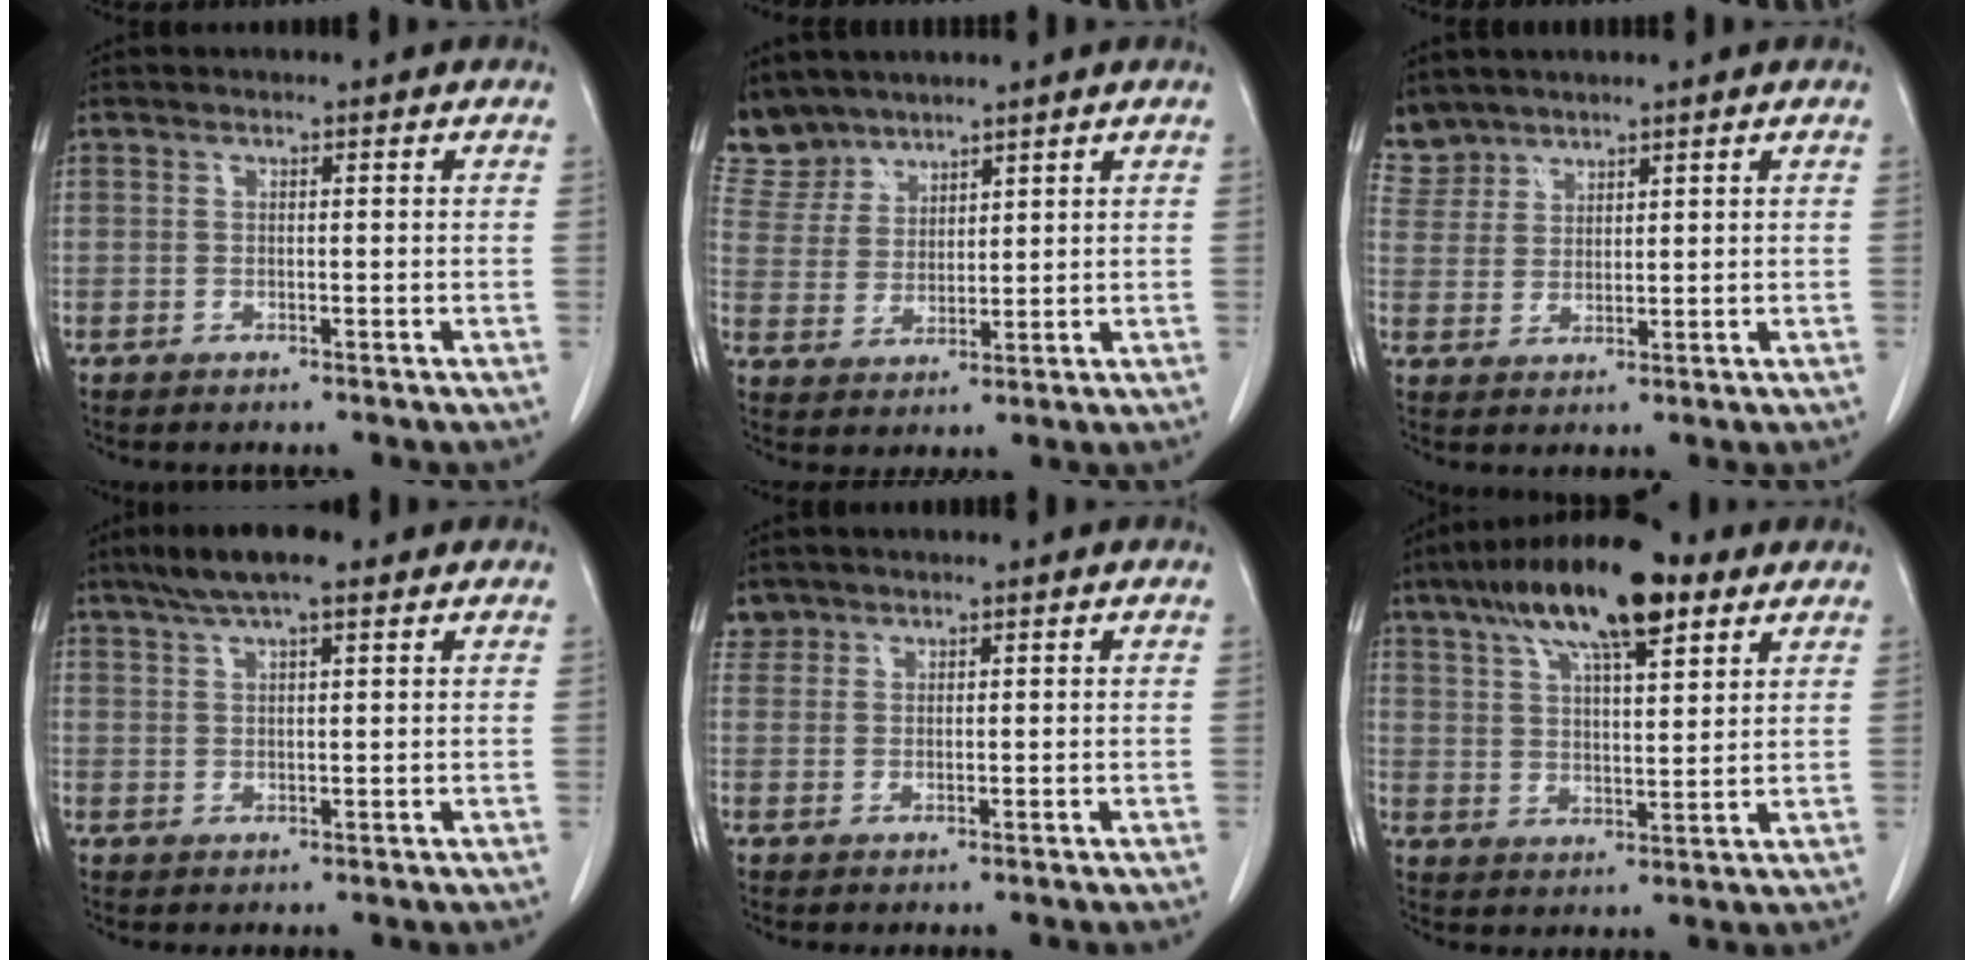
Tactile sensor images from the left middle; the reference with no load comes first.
{"total": 6.5, "force": [6.0, 2.5, -0.1], "torque": [-0.004, 0.004, 0.135]}
{"total": 5.0, "force": [4.5, 2.1, -0.4], "torque": [0.010, 0.006, 0.099]}
{"total": 7.1, "force": [5.1, 1.1, 4.8], "torque": [-0.088, 0.023, 0.086]}
{"total": 1.9, "force": [1.6, 1.1, -0.3], "torque": [0.012, 0.008, 0.028]}
{"total": 15.9, "force": [9.6, 4.2, 11.9], "torque": [-0.216, 0.029, 0.164]}